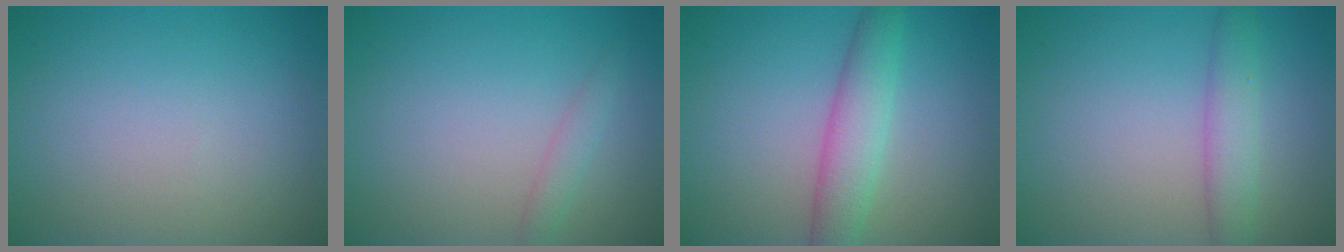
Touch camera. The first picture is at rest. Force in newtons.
{"total": 1.3, "press": 1.3, "slide": 0.0}
{"total": 3.9, "press": 3.9, "slide": 0.1}
{"total": 2.9, "press": 2.9, "slide": 0.1}